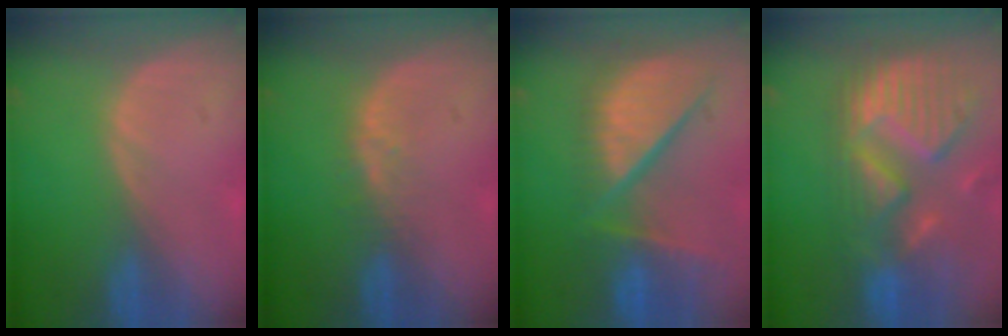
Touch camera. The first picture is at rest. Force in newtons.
{"total": 2.5, "press": 2.4, "slide": 0.2}
{"total": 12.4, "press": 10.2, "slide": 7.0}
{"total": 13.9, "press": 11.7, "slide": 7.5}